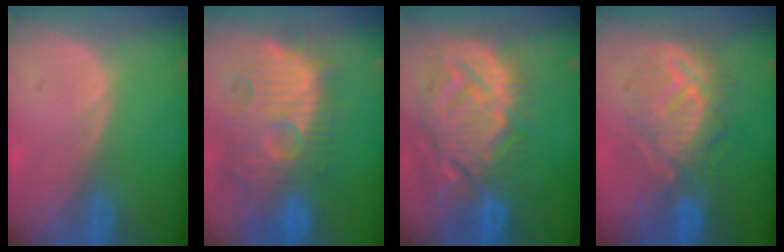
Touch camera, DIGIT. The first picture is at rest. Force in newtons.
{"total": 13.4, "press": 12.4, "slide": 5.0}
{"total": 14.3, "press": 12.2, "slide": 7.5}
{"total": 9.4, "press": 9.4, "slide": 0.6}